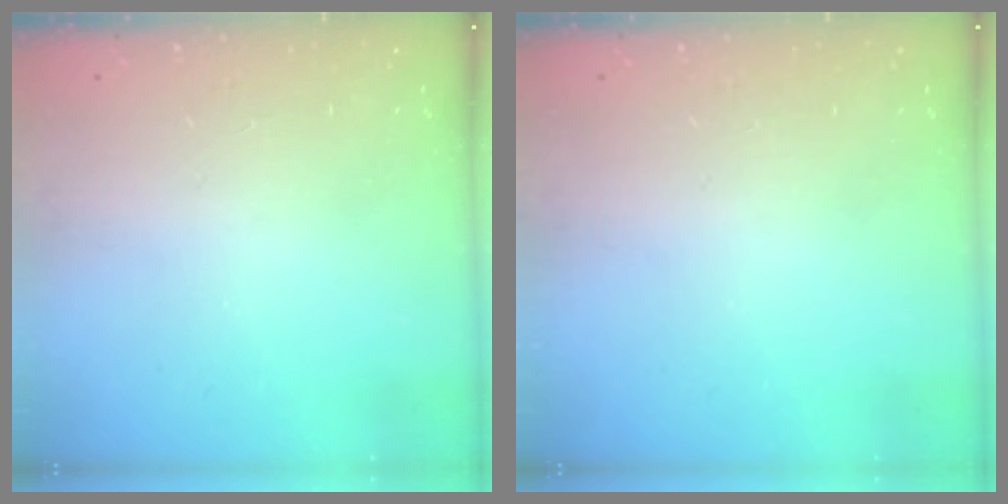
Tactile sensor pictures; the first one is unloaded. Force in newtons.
{"total": 0.0}